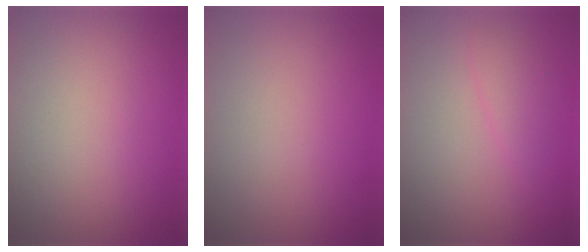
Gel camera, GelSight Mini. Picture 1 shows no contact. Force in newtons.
{"total": 0.0}
{"total": 1.2, "press": 1.2, "slide": 0.1}